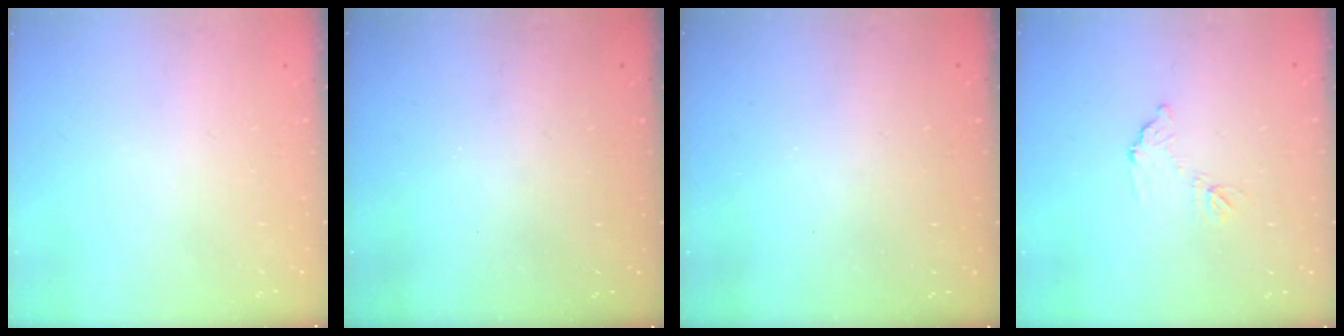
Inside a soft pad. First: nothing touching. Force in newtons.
{"total": 3.0, "press": 3.0, "slide": 0.1}
{"total": 3.1, "press": 3.1, "slide": 0.1}
{"total": 7.1, "press": 7.1, "slide": 0.4}